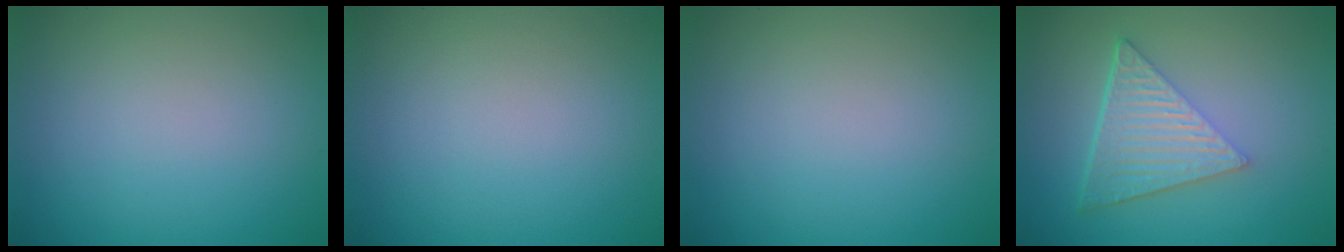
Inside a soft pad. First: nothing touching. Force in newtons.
{"total": 0.0}
{"total": 0.0}
{"total": 6.2, "press": 4.2, "slide": 4.6}